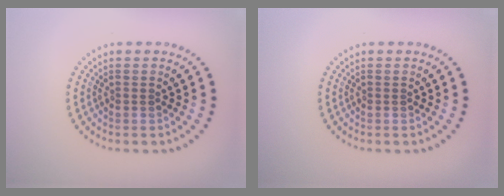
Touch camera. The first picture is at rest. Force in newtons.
{"total": 0.0}